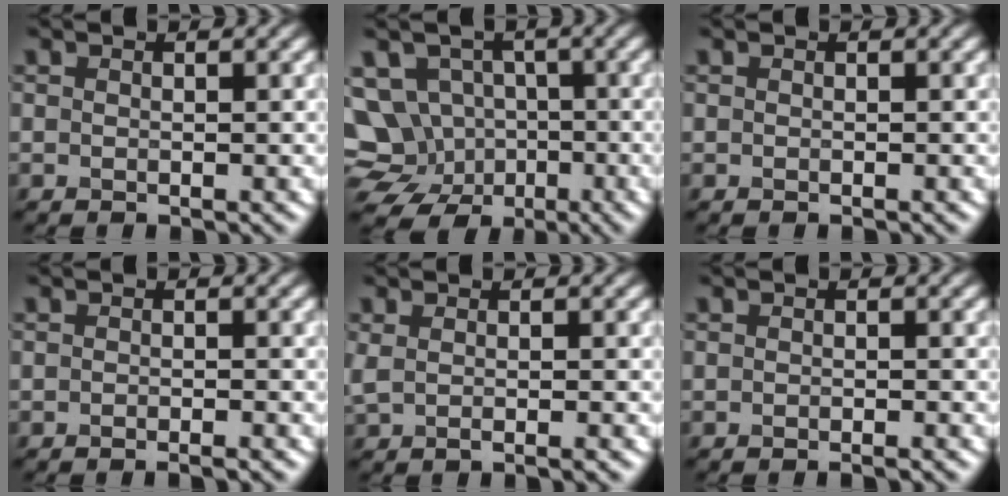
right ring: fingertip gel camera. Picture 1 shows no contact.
{"total": 10.1, "force": [-4.0, 8.6, 3.5], "torque": [-0.039, -0.011, -0.079]}
{"total": 0.0}
{"total": 1.1, "force": [-0.8, 0.2, 0.7], "torque": [-0.009, -0.003, -0.014]}
{"total": 1.8, "force": [-0.3, 0.6, 1.7], "torque": [-0.028, -0.005, -0.005]}
{"total": 0.8, "force": [-0.6, 0.1, 0.5], "torque": [-0.006, -0.002, -0.010]}